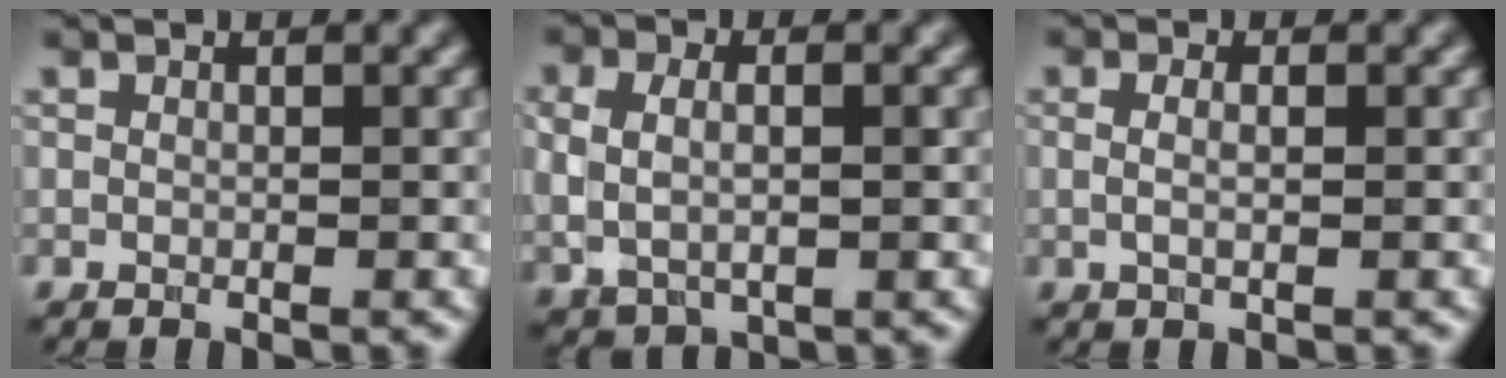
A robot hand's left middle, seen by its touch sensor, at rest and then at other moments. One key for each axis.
{"total": 4.6, "fx": 0.5, "fy": 2.9, "fz": 3.5, "tx": -0.056, "ty": 0.003, "tz": 0.010}
{"total": 1.5, "fx": 0.2, "fy": 0.5, "fz": 1.4, "tx": -0.025, "ty": -0.008, "tz": -0.002}